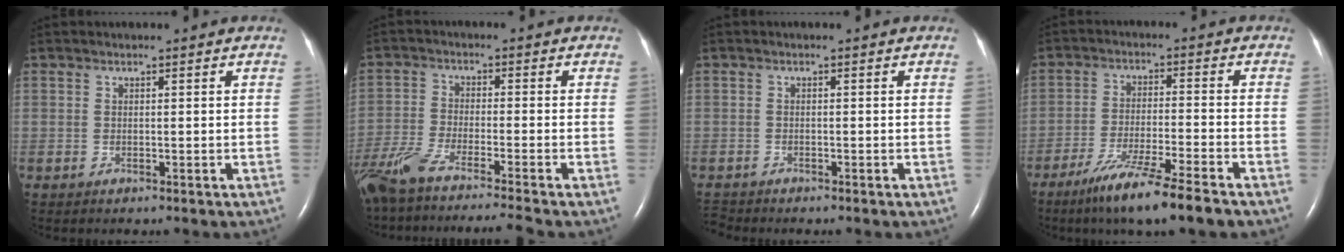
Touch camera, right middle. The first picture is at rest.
{"total": 13.3, "force": [-11.3, -0.9, 6.9], "torque": [-0.125, -0.029, -0.191]}
{"total": 1.6, "force": [-1.6, 0.2, -0.2], "torque": [0.006, -0.009, -0.028]}
{"total": 10.6, "force": [-7.6, -0.6, 7.2], "torque": [-0.129, -0.033, -0.133]}